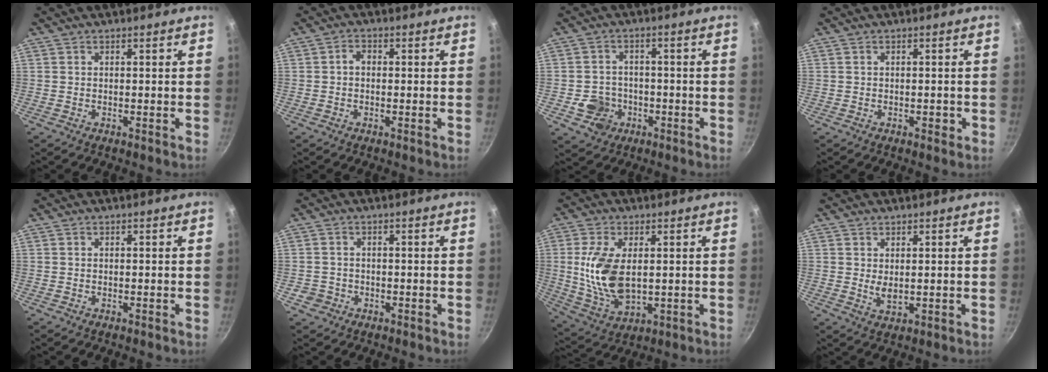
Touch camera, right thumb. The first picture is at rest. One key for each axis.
{"total": 2.2, "fx": -0.1, "fy": 1.6, "fz": 1.5, "tx": -0.024, "ty": 0.010, "tz": -0.006}
{"total": 6.1, "fx": -2.1, "fy": 5.4, "fz": 2.1, "tx": -0.013, "ty": 0.024, "tz": -0.030}
{"total": 1.3, "fx": -0.4, "fy": 0.8, "fz": 0.9, "tx": -0.007, "ty": 0.005, "tz": -0.007}
{"total": 0.0}
{"total": 2.6, "fx": -1.0, "fy": 2.3, "fz": 0.6, "tx": -0.002, "ty": 0.013, "tz": -0.012}
{"total": 13.0, "fx": 1.5, "fy": 7.0, "fz": 10.9, "tx": -0.211, "ty": -0.015, "tz": 0.038}
{"total": 2.9, "fx": 0.7, "fy": 1.4, "fz": 2.4, "tx": -0.040, "ty": -0.012, "tz": 0.016}